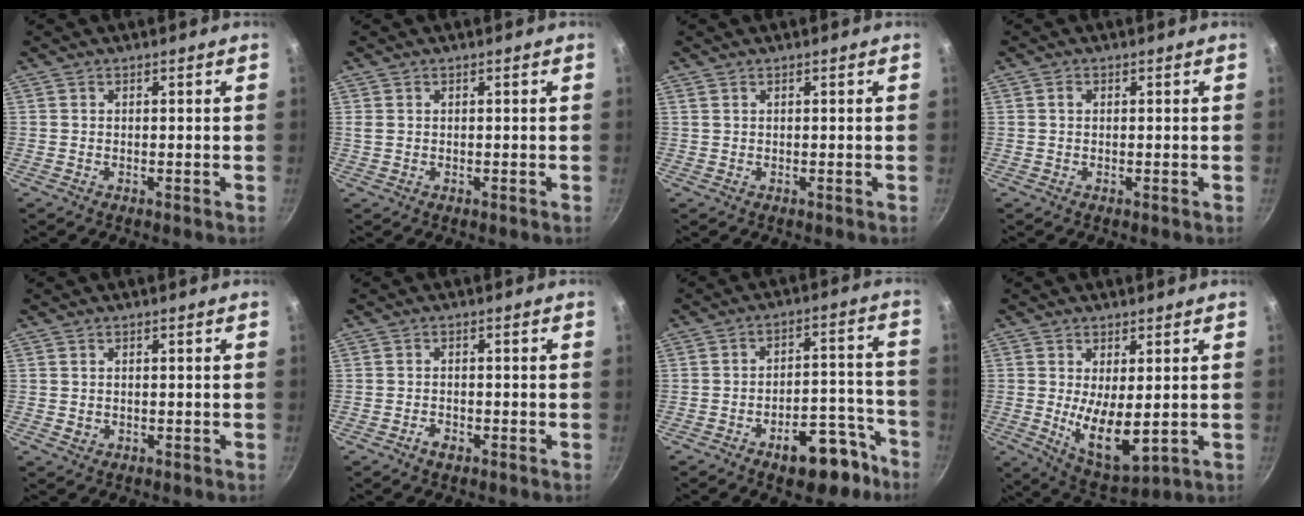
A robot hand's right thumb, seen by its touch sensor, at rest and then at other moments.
{"total": 0.8, "force": [0.2, 0.6, 0.5], "torque": [-0.010, 0.001, 0.007]}
{"total": 0.5, "force": [0.4, 0.3, 0.3], "torque": [-0.006, 0.001, 0.007]}
{"total": 1.0, "force": [0.2, 0.8, 0.6], "torque": [-0.010, 0.005, 0.003]}
{"total": 0.9, "force": [0.1, 0.7, 0.4], "torque": [-0.005, -0.002, 0.003]}
{"total": 2.2, "force": [-1.3, 1.2, 1.3], "torque": [-0.023, 0.011, -0.024]}
{"total": 13.5, "force": [-7.9, 6.8, 8.6], "torque": [-0.064, 0.074, -0.100]}
{"total": 10.1, "force": [-0.1, 4.3, 9.1], "torque": [-0.146, -0.026, 0.017]}